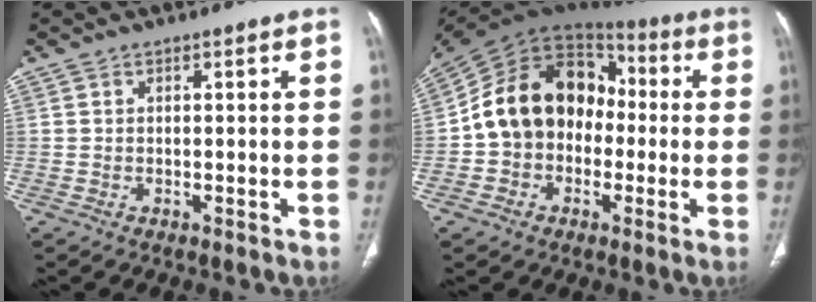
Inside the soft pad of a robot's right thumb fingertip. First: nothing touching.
{"total": 17.8, "force": [-1.0, 13.8, 11.1], "torque": [-0.157, 0.047, -0.027]}